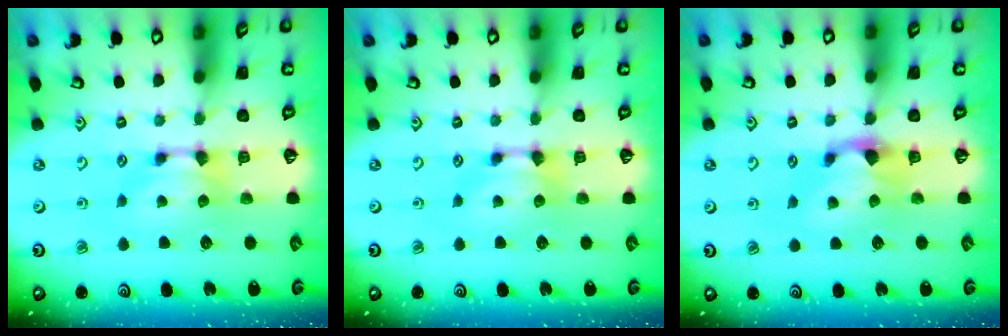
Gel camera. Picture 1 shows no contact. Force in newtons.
{"total": 0.0}
{"total": 1.1, "press": 0.2, "slide": 1.1}